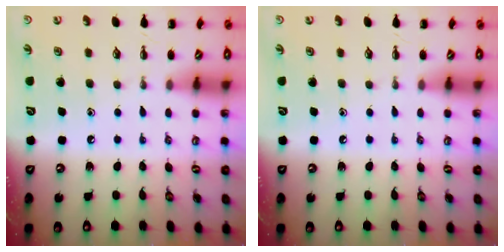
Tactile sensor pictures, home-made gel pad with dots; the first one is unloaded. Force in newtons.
{"total": 0.0}